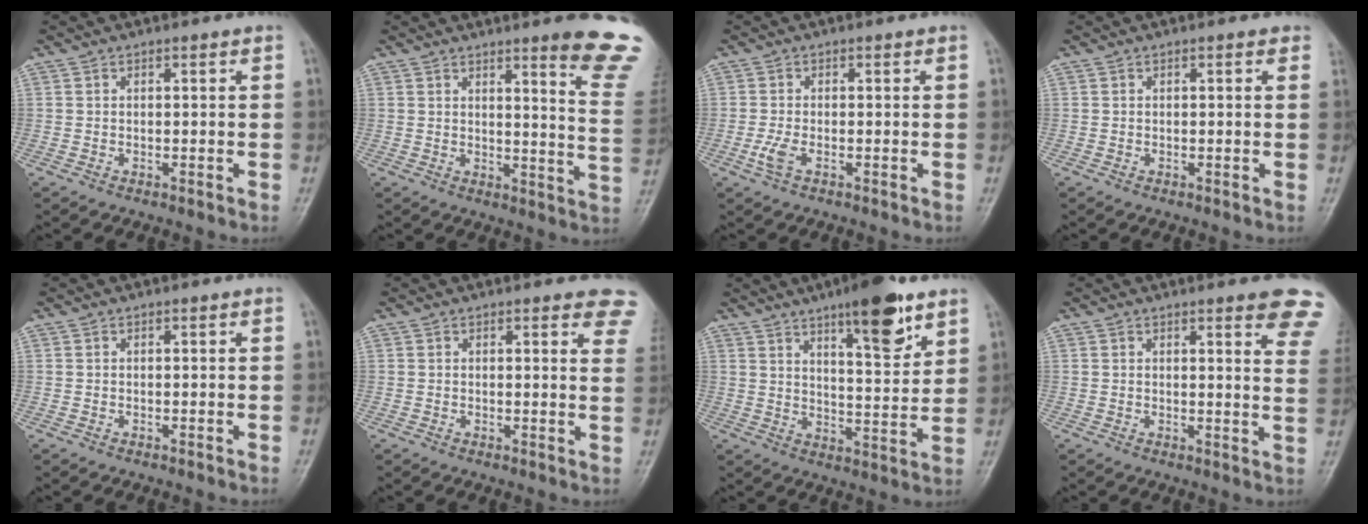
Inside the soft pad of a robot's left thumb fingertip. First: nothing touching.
{"total": 13.5, "force": [9.8, 1.3, 9.2], "torque": [-0.084, -0.077, 0.107]}
{"total": 2.5, "force": [-0.9, 1.1, 2.0], "torque": [-0.049, -0.003, -0.019]}
{"total": 0.6, "force": [0.3, 0.3, 0.4], "torque": [0.002, 0.000, -0.003]}
{"total": 0.0}
{"total": 6.4, "force": [4.6, 2.3, 3.7], "torque": [-0.012, -0.019, 0.034]}
{"total": 13.2, "force": [8.2, 3.8, 9.6], "torque": [-0.114, -0.046, 0.124]}
{"total": 10.4, "force": [7.3, 2.5, 6.9], "torque": [-0.049, -0.033, 0.066]}